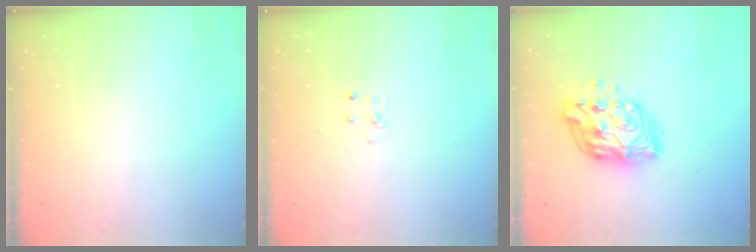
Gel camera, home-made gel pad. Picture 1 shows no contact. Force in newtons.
{"total": 3.6, "press": 3.6, "slide": 0.3}
{"total": 12.5, "press": 12.5, "slide": 1.1}